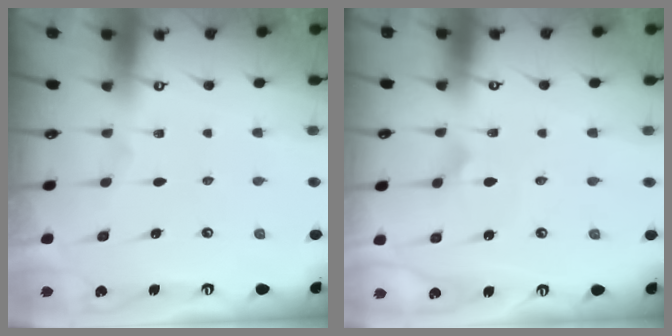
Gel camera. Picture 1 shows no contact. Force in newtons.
{"total": 2.1, "press": 2.0, "slide": 0.3}